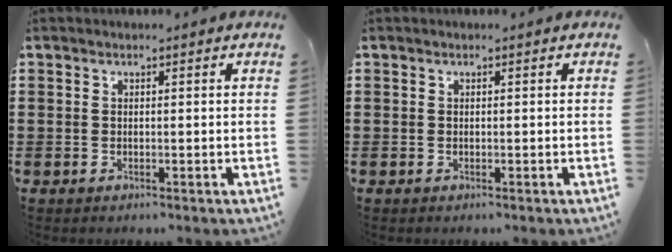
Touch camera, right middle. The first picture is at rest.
{"total": 0.0}